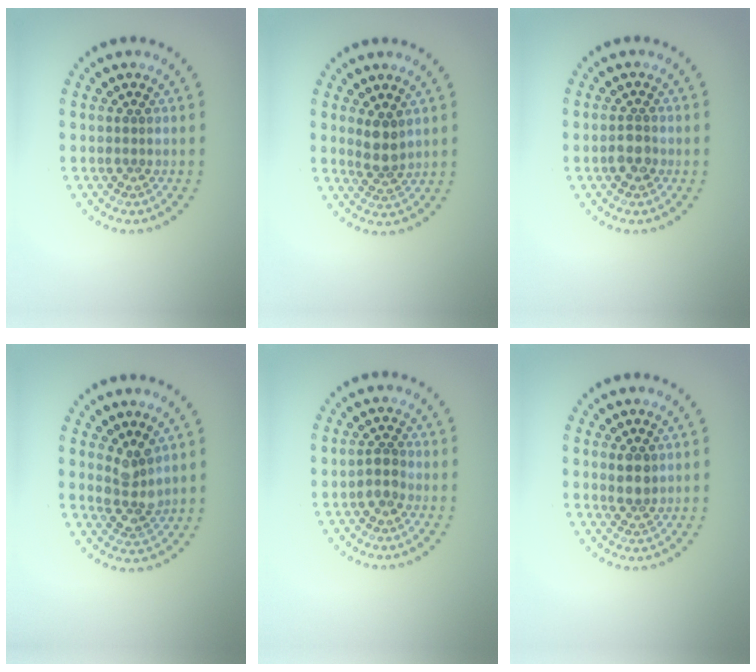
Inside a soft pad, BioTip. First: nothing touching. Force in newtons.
{"total": 2.2, "press": 1.9, "slide": 1.2}
{"total": 1.7, "press": 1.7, "slide": 0.5}
{"total": 2.9, "press": 2.6, "slide": 1.3}
{"total": 1.7, "press": 1.4, "slide": 1.0}
{"total": 1.9, "press": 1.8, "slide": 0.8}